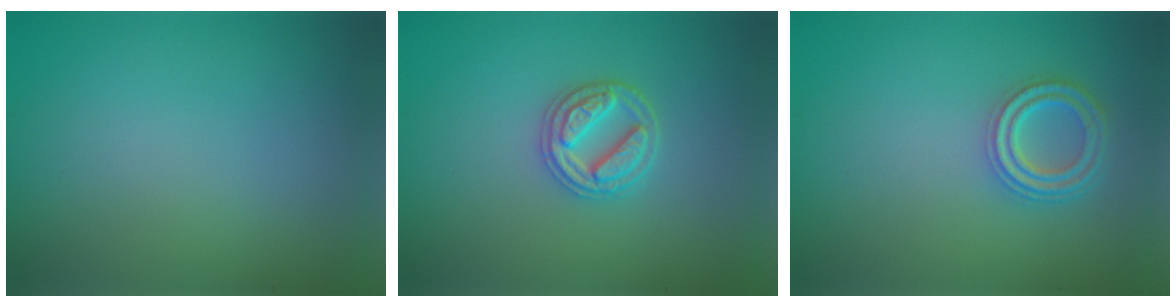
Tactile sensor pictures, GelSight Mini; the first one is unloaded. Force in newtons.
{"total": 3.0, "press": 2.9, "slide": 0.4}
{"total": 3.6, "press": 2.9, "slide": 2.2}